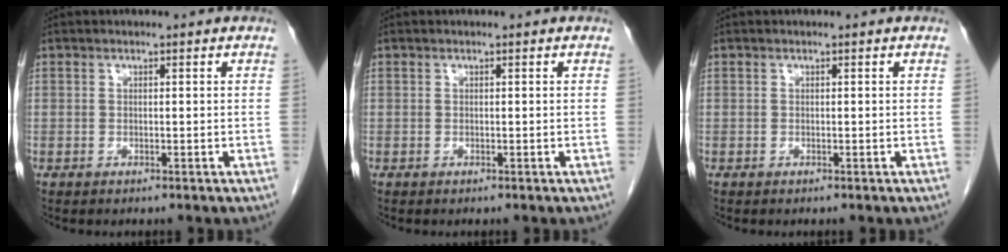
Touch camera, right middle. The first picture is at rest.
{"total": 0.0}
{"total": 0.0}